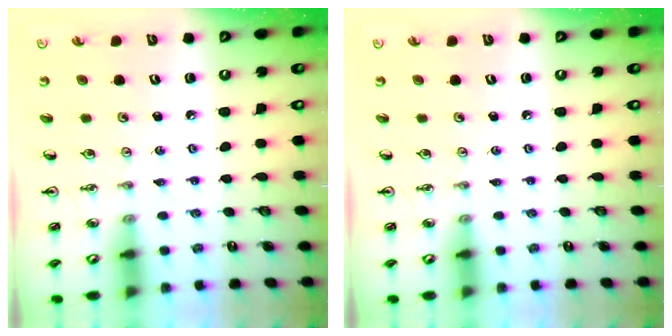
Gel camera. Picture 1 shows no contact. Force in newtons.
{"total": 0.0}